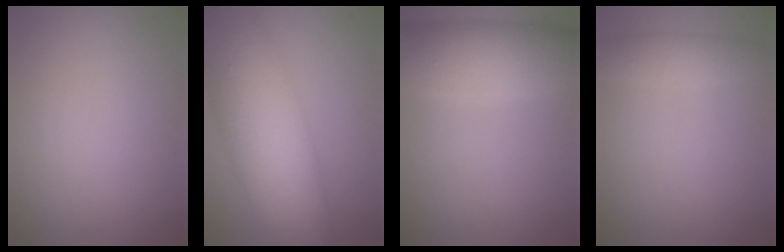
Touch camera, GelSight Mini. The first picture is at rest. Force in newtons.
{"total": 13.8, "press": 13.7, "slide": 0.6}
{"total": 7.2, "press": 7.2, "slide": 0.2}
{"total": 2.1, "press": 2.1, "slide": 0.1}